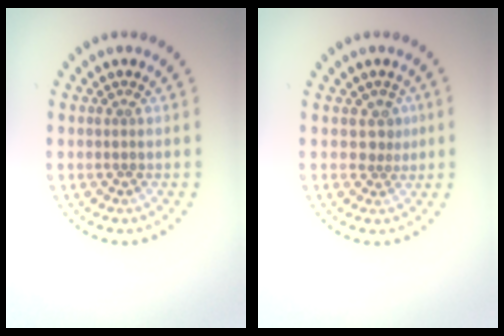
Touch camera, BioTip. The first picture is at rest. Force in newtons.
{"total": 1.7, "press": 1.2, "slide": 1.2}